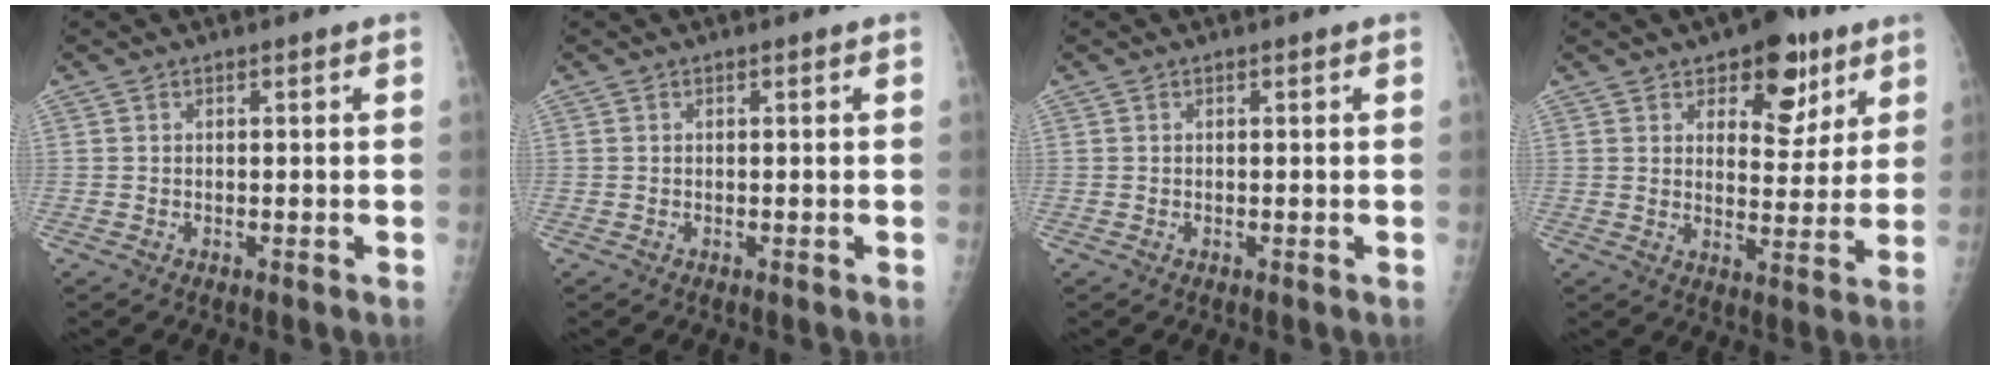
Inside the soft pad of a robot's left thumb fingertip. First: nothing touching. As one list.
[{"total": 0.0}, {"total": 0.0}, {"total": 11.1, "force": [6.3, 6.2, 6.6], "torque": [-0.048, -0.030, 0.090]}]